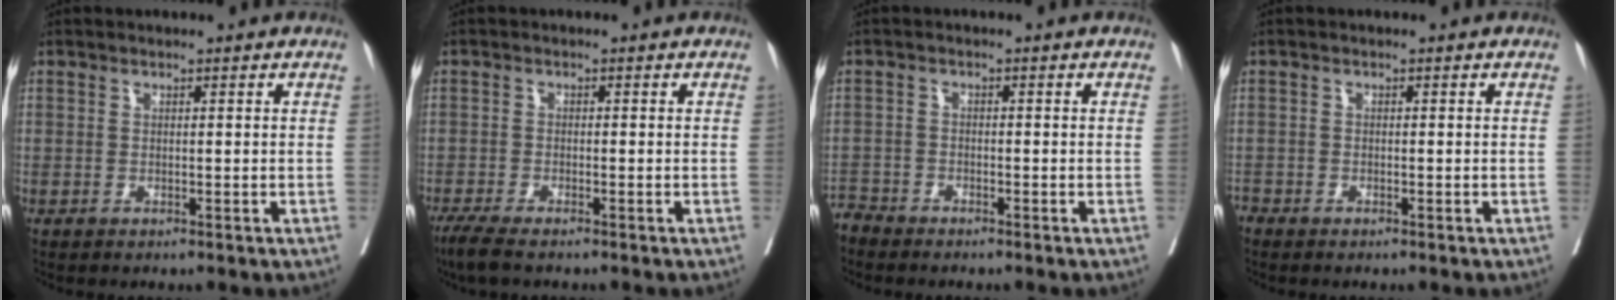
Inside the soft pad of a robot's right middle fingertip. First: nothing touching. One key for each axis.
{"total": 3.8, "fx": -3.0, "fy": 0.4, "fz": 2.2, "tx": -0.041, "ty": -0.010, "tz": -0.052}
{"total": 2.2, "fx": -2.1, "fy": 0.2, "fz": -0.7, "tx": 0.019, "ty": -0.007, "tz": -0.043}
{"total": 1.1, "fx": -1.0, "fy": 0.4, "fz": -0.1, "tx": 0.004, "ty": 0.000, "tz": -0.019}